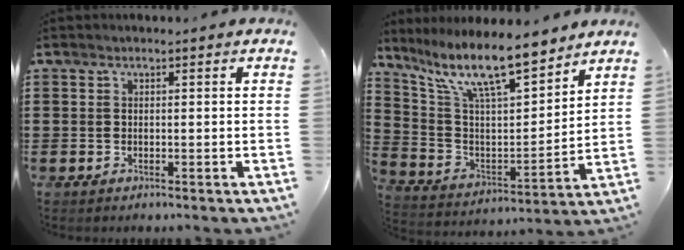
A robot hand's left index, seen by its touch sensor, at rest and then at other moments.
{"total": 12.4, "force": [9.9, 2.8, 7.0], "torque": [-0.154, -0.055, 0.170]}